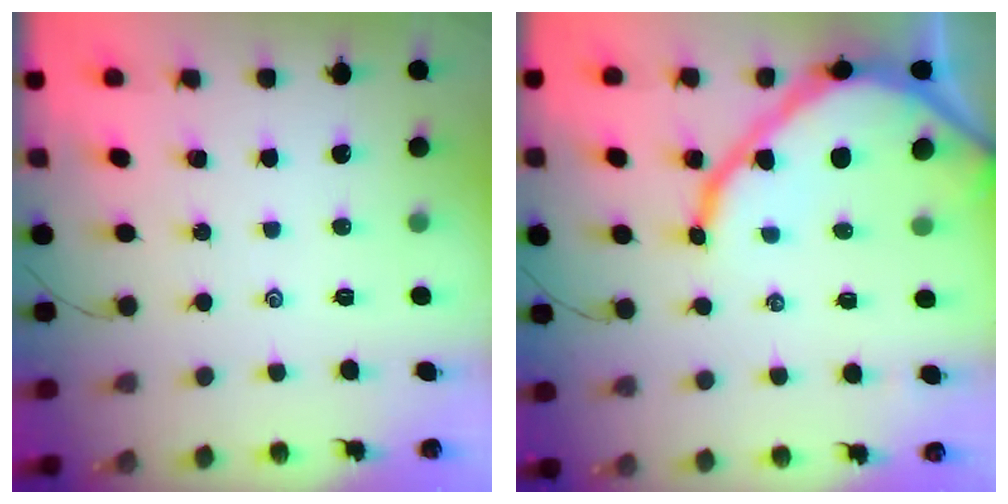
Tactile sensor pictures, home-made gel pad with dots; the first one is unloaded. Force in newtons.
{"total": 16.7, "press": 16.6, "slide": 1.6}